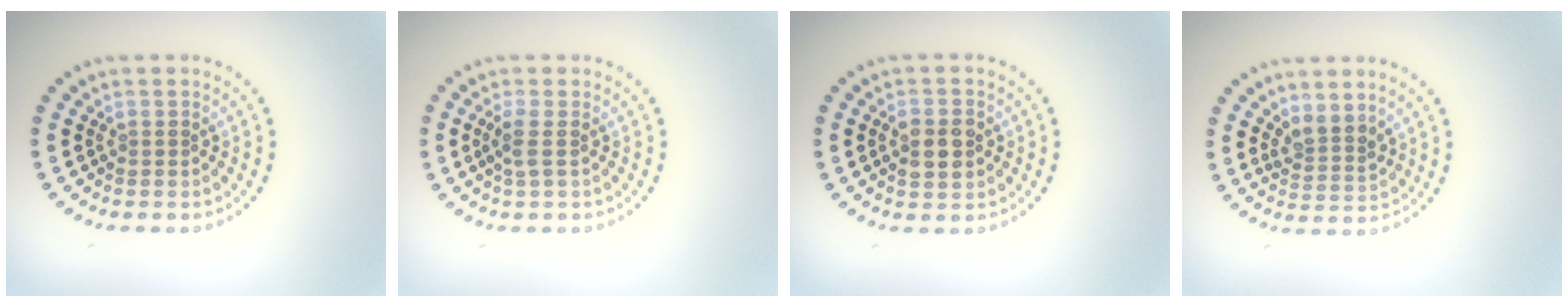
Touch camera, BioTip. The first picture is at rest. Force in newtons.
{"total": 1.3, "press": 1.2, "slide": 0.7}
{"total": 2.9, "press": 2.9, "slide": 0.1}
{"total": 2.3, "press": 1.8, "slide": 1.5}